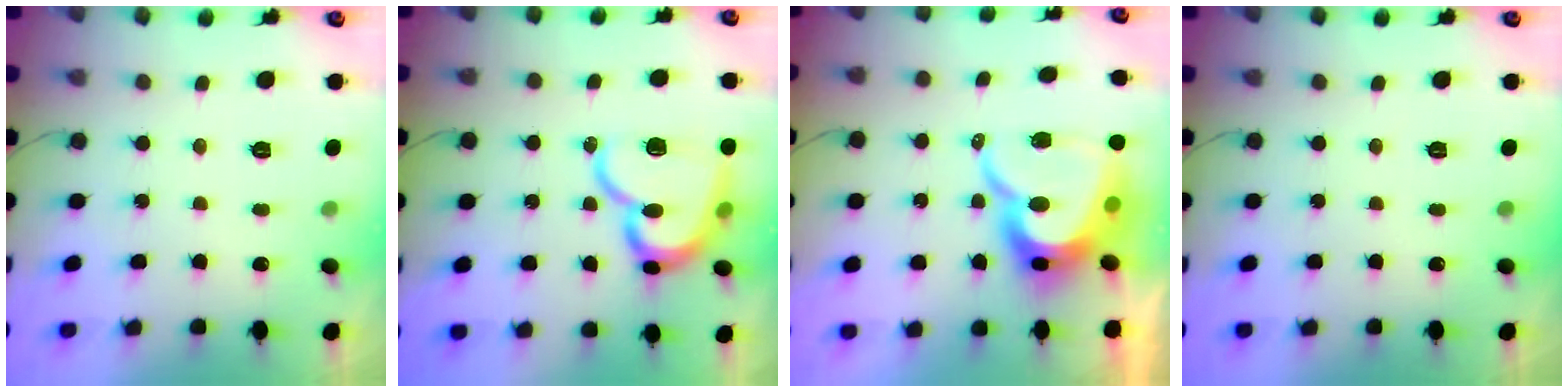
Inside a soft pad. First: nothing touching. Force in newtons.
{"total": 17.5, "press": 17.4, "slide": 1.8}
{"total": 17.9, "press": 17.8, "slide": 1.5}
{"total": 0.0}